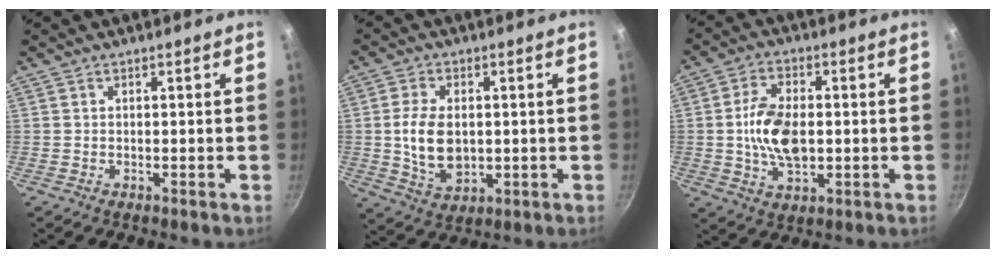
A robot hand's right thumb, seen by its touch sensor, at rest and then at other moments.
{"total": 9.8, "force": [0.3, 6.3, 7.5], "torque": [-0.132, -0.006, 0.013]}
{"total": 10.9, "force": [-0.2, 6.3, 8.9], "torque": [-0.158, 0.005, -0.005]}